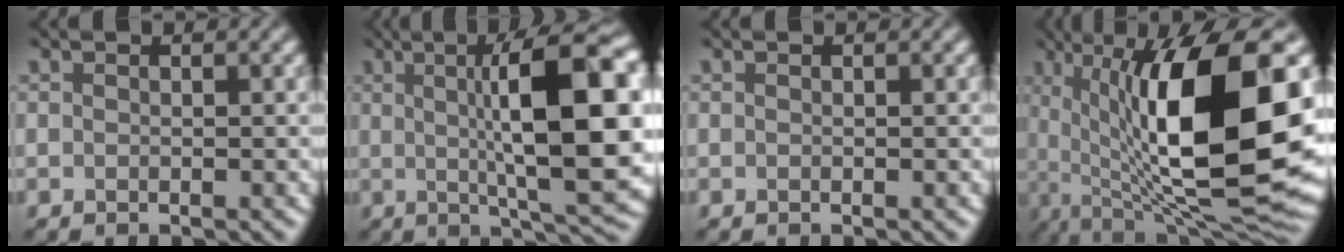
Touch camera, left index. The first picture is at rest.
{"total": 13.6, "force": [1.6, 3.1, 13.1], "torque": [-0.170, 0.011, 0.022]}
{"total": 0.0}
{"total": 16.5, "force": [2.1, 5.5, 15.5], "torque": [-0.229, -0.009, 0.030]}